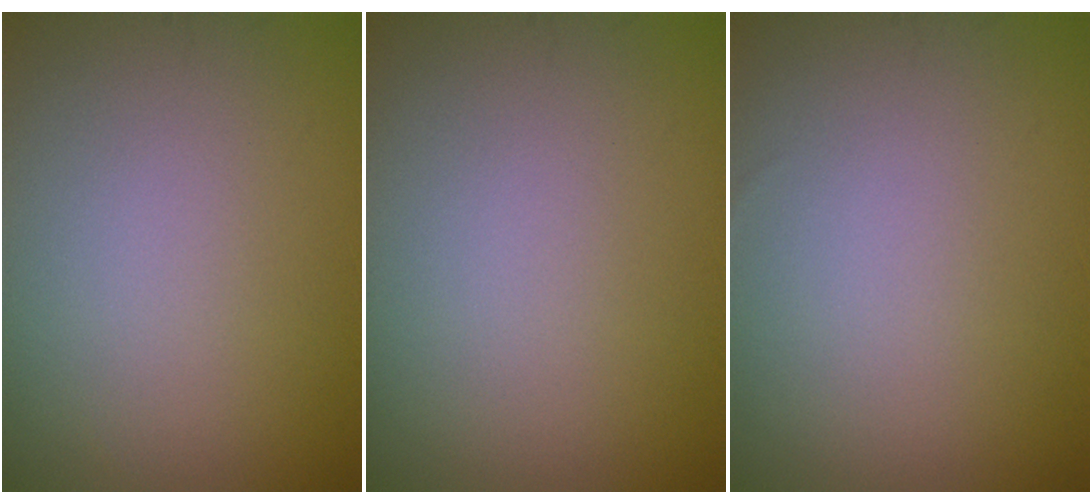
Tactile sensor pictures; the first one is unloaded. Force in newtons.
{"total": 0.0}
{"total": 0.0}